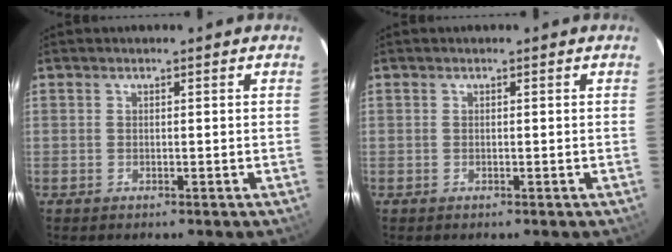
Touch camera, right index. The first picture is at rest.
{"total": 0.0}